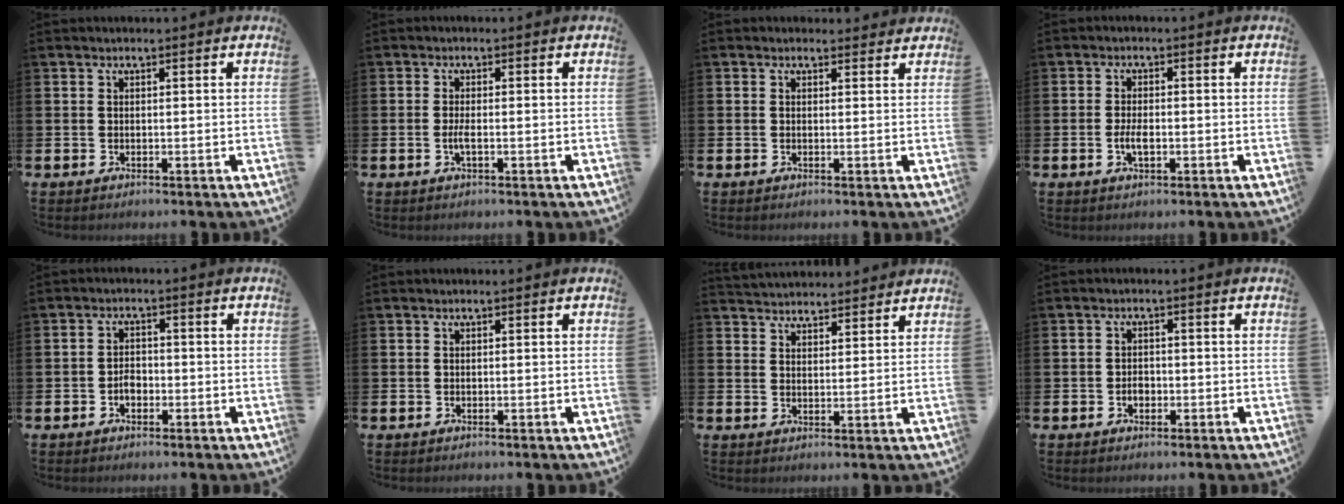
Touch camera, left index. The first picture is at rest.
{"total": 1.5, "force": [-0.4, 0.3, 1.4], "torque": [-0.028, 0.000, -0.007]}
{"total": 0.9, "force": [0.8, 0.4, 0.1], "torque": [0.004, 0.003, 0.012]}
{"total": 2.6, "force": [-0.5, 1.0, 2.3], "torque": [-0.034, -0.002, -0.011]}
{"total": 2.1, "force": [-0.8, 1.5, 1.2], "torque": [-0.008, -0.002, -0.021]}
{"total": 0.0}
{"total": 3.8, "force": [3.8, 0.5, -0.3], "torque": [-0.003, -0.023, 0.070]}
{"total": 1.8, "force": [-0.5, 1.3, 1.1], "torque": [-0.005, -0.001, -0.015]}